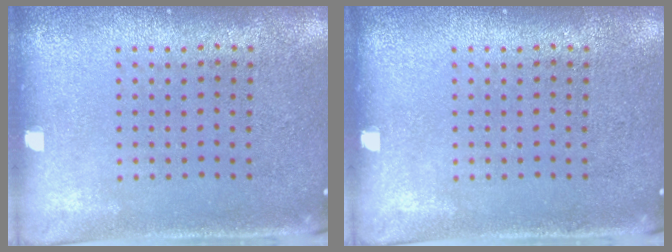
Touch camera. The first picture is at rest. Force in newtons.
{"total": 0.0}